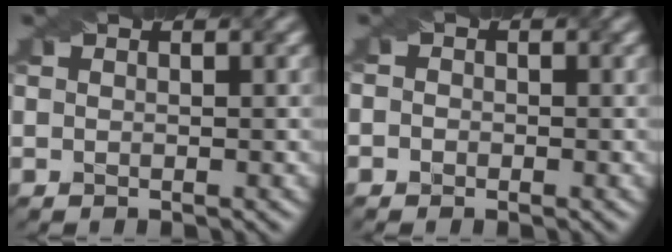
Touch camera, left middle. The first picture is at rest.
{"total": 1.8, "force": [0.1, 1.6, 0.8], "torque": [0.000, 0.018, -0.022]}